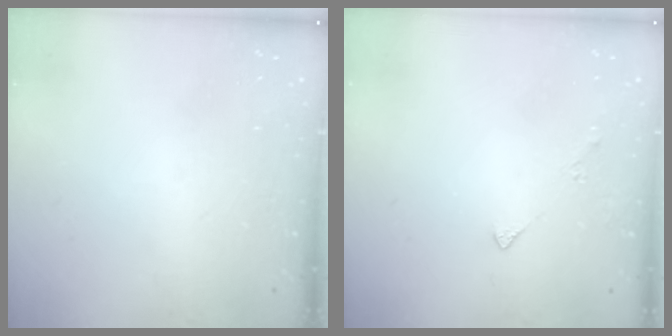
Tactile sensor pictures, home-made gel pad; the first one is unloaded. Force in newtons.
{"total": 2.8, "press": 2.8, "slide": 0.5}